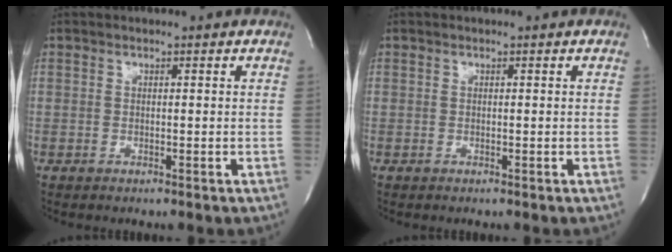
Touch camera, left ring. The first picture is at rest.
{"total": 0.0}